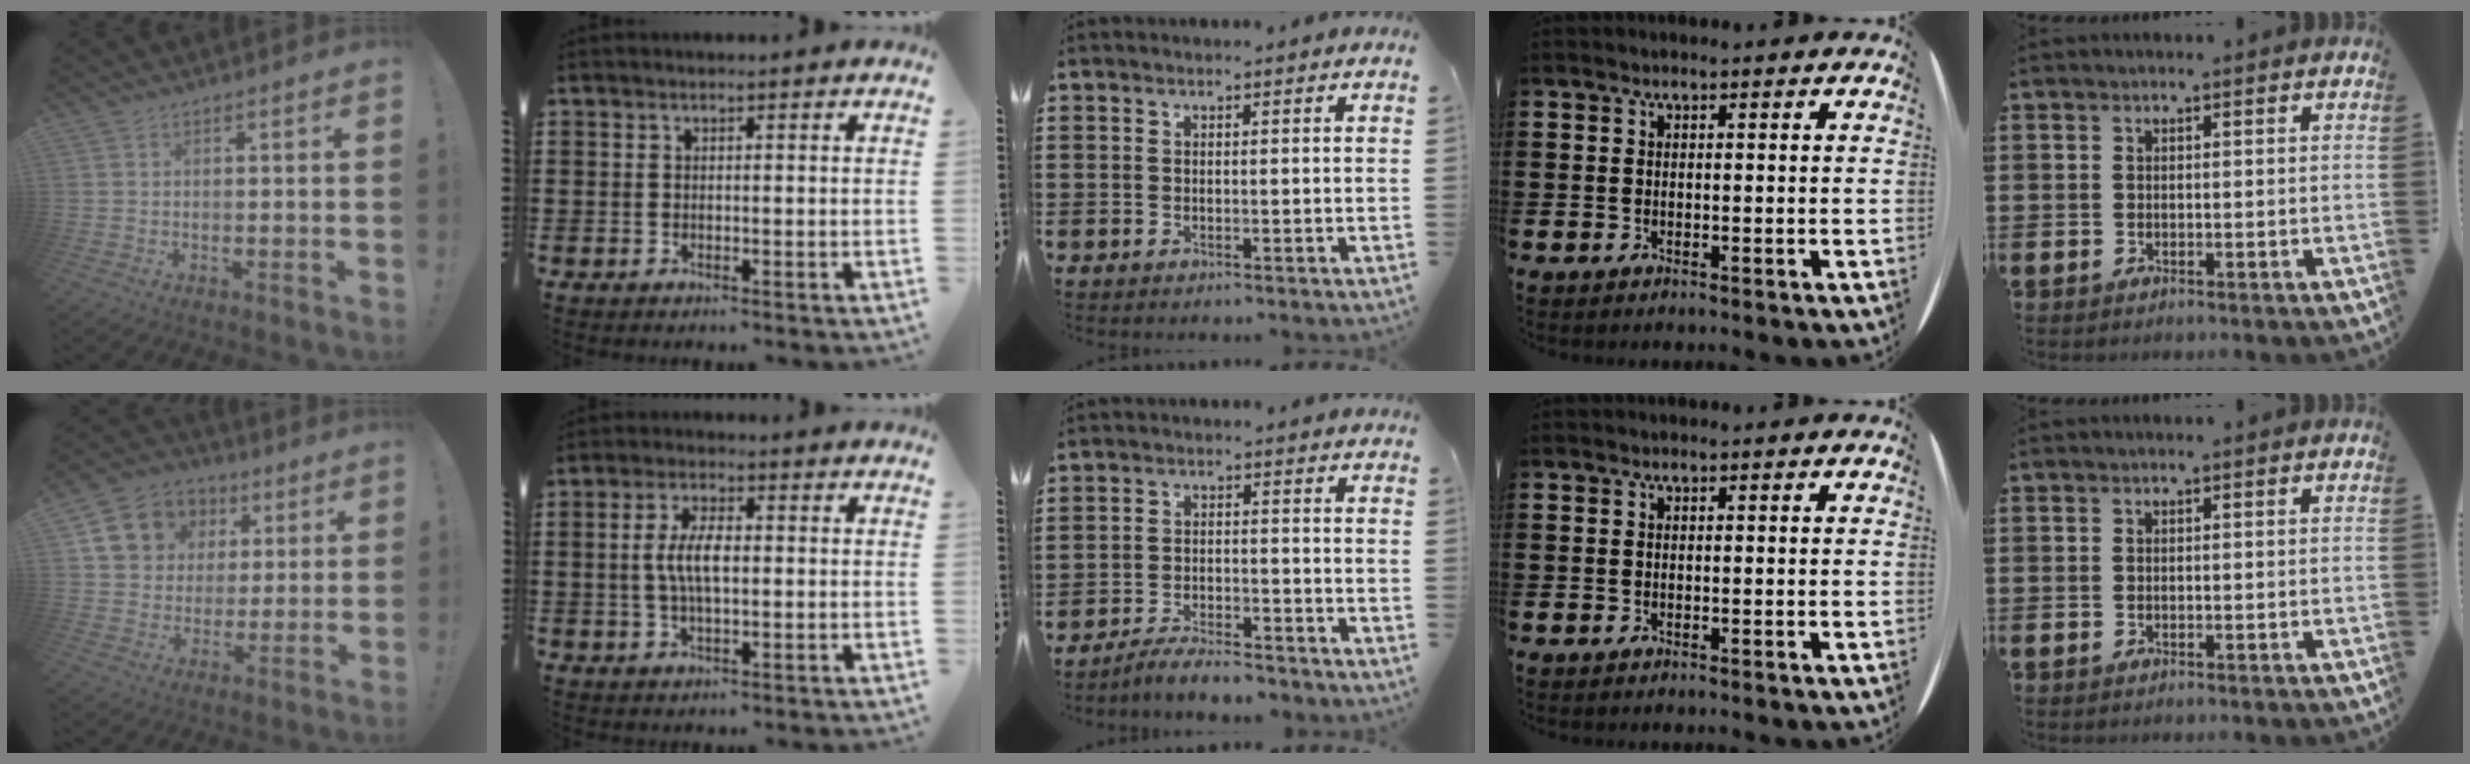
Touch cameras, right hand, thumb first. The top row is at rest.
{"thumb": {"total": 12.5, "force": [4.5, 10.8, 4.3], "torque": [-0.063, -0.017, 0.099]}, "index": {"total": 5.6, "force": [0.1, 2.0, 5.2], "torque": [-0.112, 0.000, -0.004]}, "middle": {"total": 4.6, "force": [-4.4, 0.5, 1.3], "torque": [-0.029, 0.001, -0.091]}}